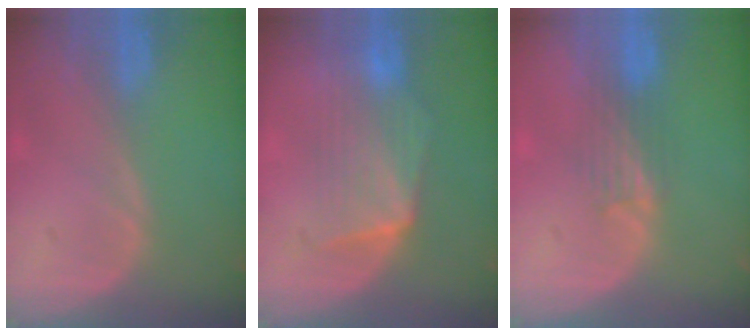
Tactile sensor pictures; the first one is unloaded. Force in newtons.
{"total": 7.5, "press": 7.4, "slide": 1.2}
{"total": 3.5, "press": 3.2, "slide": 1.5}